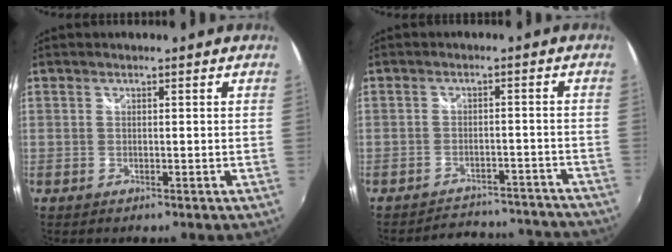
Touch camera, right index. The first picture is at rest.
{"total": 16.8, "force": [-15.6, 5.1, 3.7], "torque": [-0.080, 0.034, -0.186]}